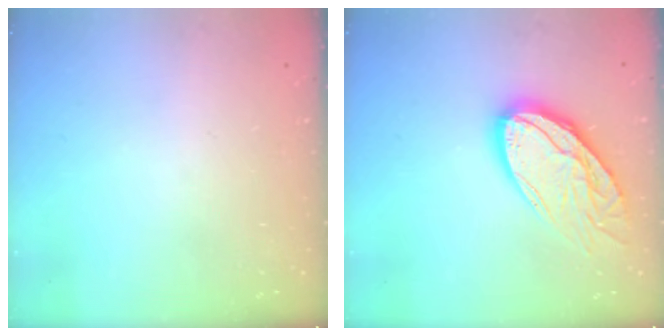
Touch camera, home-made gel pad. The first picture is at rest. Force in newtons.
{"total": 17.7, "press": 17.6, "slide": 1.7}